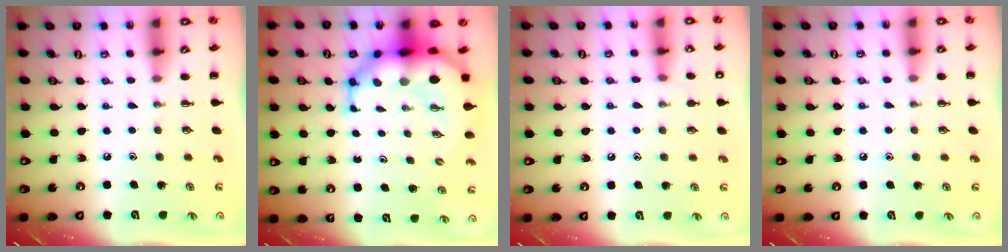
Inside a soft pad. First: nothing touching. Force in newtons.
{"total": 11.8, "press": 11.4, "slide": 3.0}
{"total": 7.4, "press": 7.0, "slide": 2.4}
{"total": 6.4, "press": 6.1, "slide": 2.0}